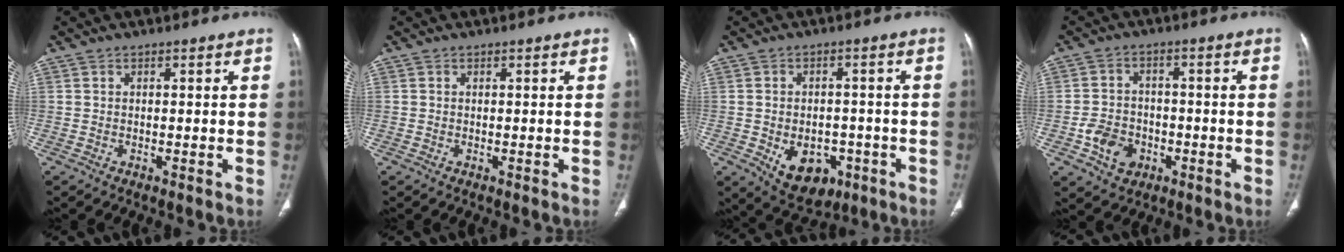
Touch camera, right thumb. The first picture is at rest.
{"total": 0.0}
{"total": 9.6, "force": [-3.5, 6.8, 5.7], "torque": [-0.059, 0.017, -0.035]}
{"total": 7.1, "force": [-2.6, 5.7, 3.5], "torque": [-0.044, 0.017, -0.041]}